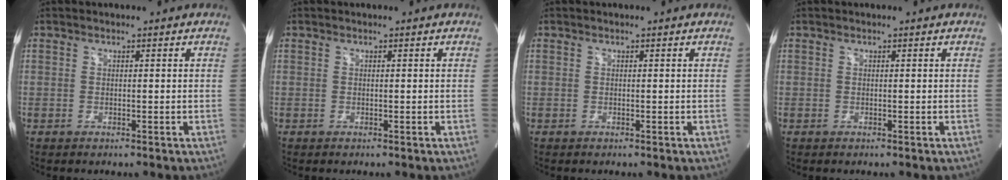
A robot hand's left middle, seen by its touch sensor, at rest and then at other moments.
{"total": 0.0}
{"total": 0.0}
{"total": 0.0}